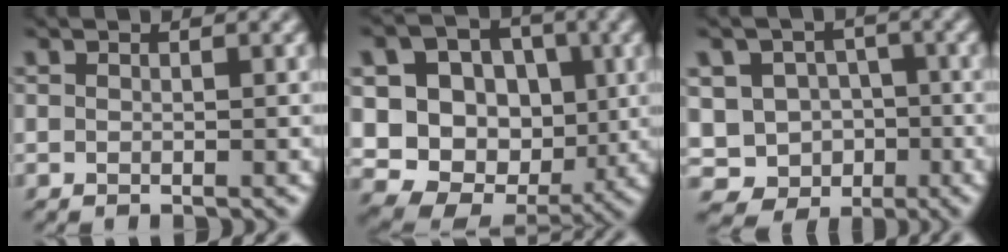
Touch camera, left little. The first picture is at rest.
{"total": 14.5, "force": [2.3, 12.0, 7.8], "torque": [-0.169, 0.026, 0.042]}
{"total": 8.7, "force": [-3.3, 7.7, 2.4], "torque": [-0.031, 0.005, -0.074]}